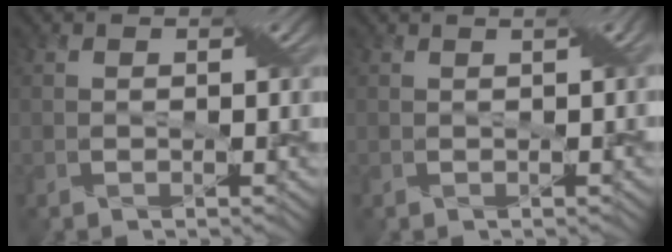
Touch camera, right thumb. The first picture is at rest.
{"total": 2.0, "force": [0.8, 0.0, 1.8], "torque": [-0.026, 0.007, 0.013]}